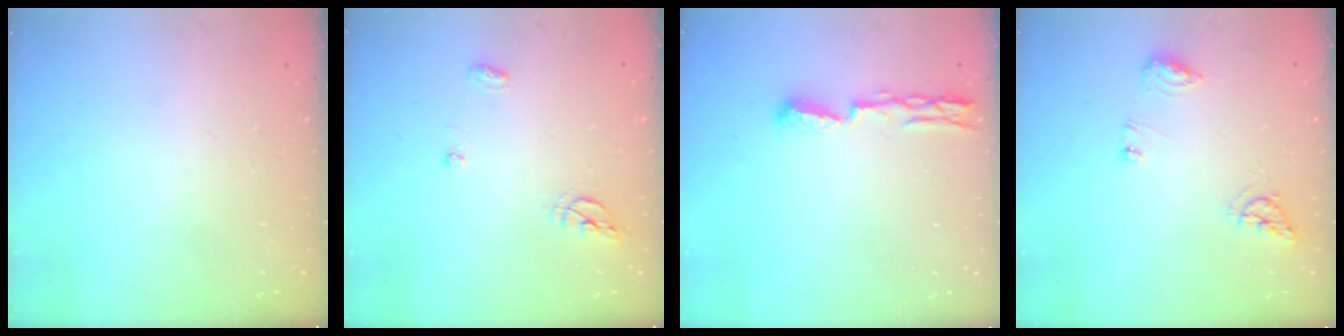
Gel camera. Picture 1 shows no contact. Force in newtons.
{"total": 6.2, "press": 6.2, "slide": 0.4}
{"total": 8.1, "press": 8.0, "slide": 1.1}
{"total": 7.5, "press": 7.4, "slide": 0.8}